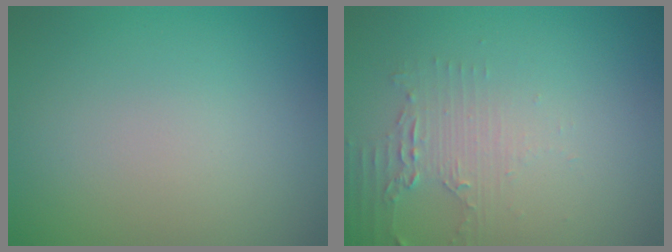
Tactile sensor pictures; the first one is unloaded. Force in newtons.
{"total": 2.2, "press": 1.8, "slide": 1.2}